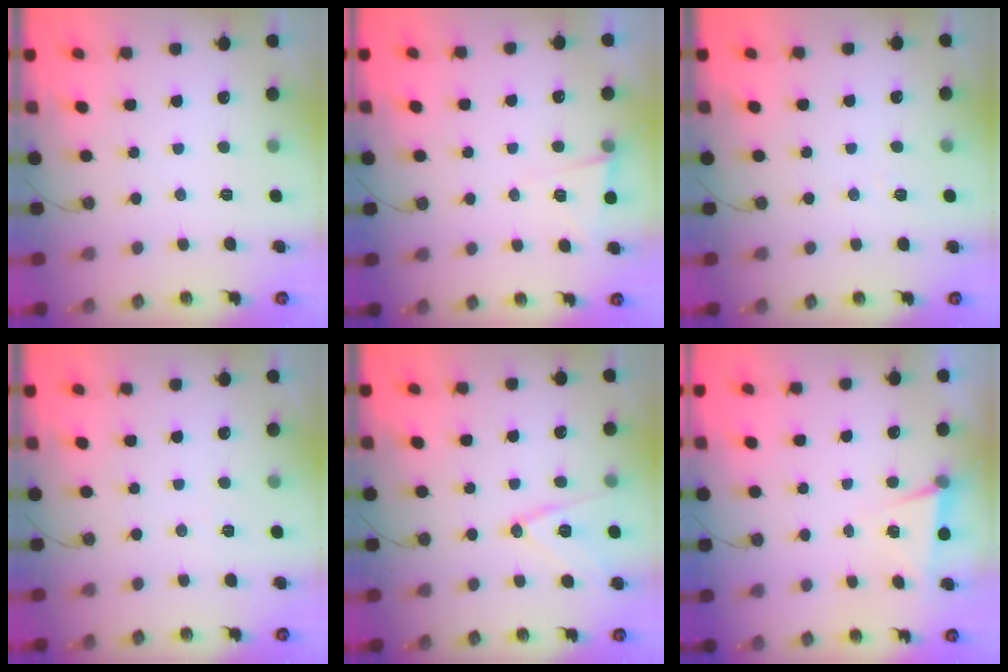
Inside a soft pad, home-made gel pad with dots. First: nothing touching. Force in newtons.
{"total": 5.0, "press": 4.5, "slide": 2.1}
{"total": 4.7, "press": 4.6, "slide": 1.2}
{"total": 2.6, "press": 1.7, "slide": 1.9}
{"total": 12.3, "press": 11.8, "slide": 3.2}
{"total": 4.5, "press": 2.5, "slide": 3.8}